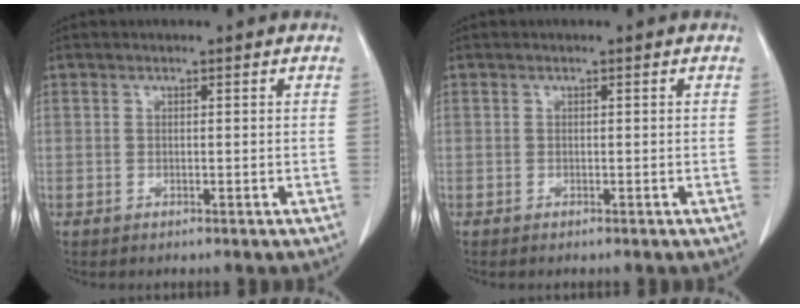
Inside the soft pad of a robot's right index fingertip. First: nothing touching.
{"total": 0.0}